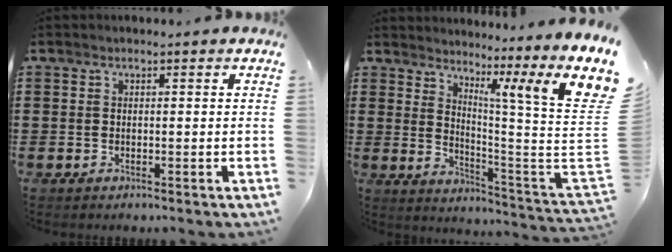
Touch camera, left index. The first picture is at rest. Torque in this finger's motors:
{"motor_torque": [0.77, -0.58, 1.06, 0.21]}